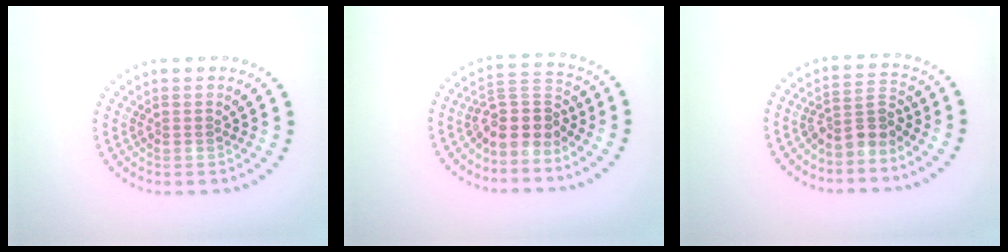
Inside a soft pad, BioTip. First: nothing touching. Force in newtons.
{"total": 3.8, "press": 3.0, "slide": 2.4}
{"total": 2.8, "press": 2.0, "slide": 1.9}